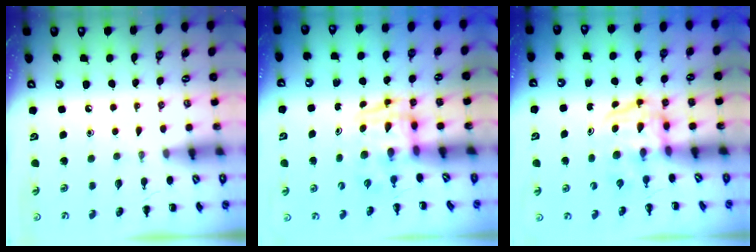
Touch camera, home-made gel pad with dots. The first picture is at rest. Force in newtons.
{"total": 3.3, "press": 3.3, "slide": 0.6}
{"total": 3.8, "press": 3.7, "slide": 0.5}